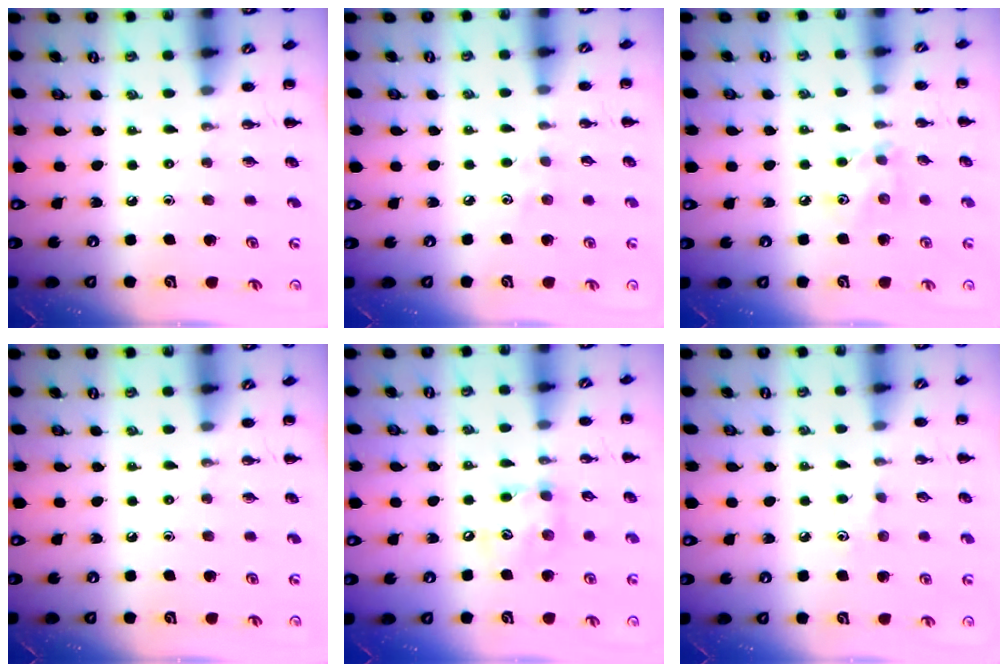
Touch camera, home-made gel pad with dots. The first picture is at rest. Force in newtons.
{"total": 3.5, "press": 3.4, "slide": 0.8}
{"total": 4.6, "press": 4.6, "slide": 0.7}
{"total": 0.0}
{"total": 8.4, "press": 8.3, "slide": 0.9}
{"total": 3.8, "press": 3.6, "slide": 1.2}